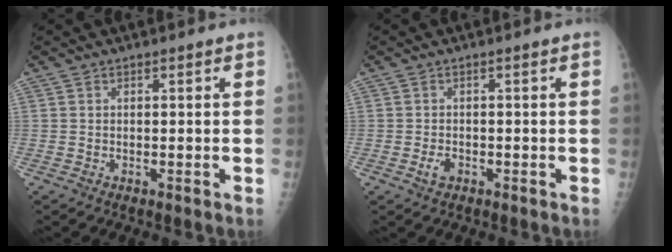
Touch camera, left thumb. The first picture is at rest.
{"total": 1.7, "force": [-0.9, 1.1, 0.9], "torque": [-0.012, 0.008, -0.016]}